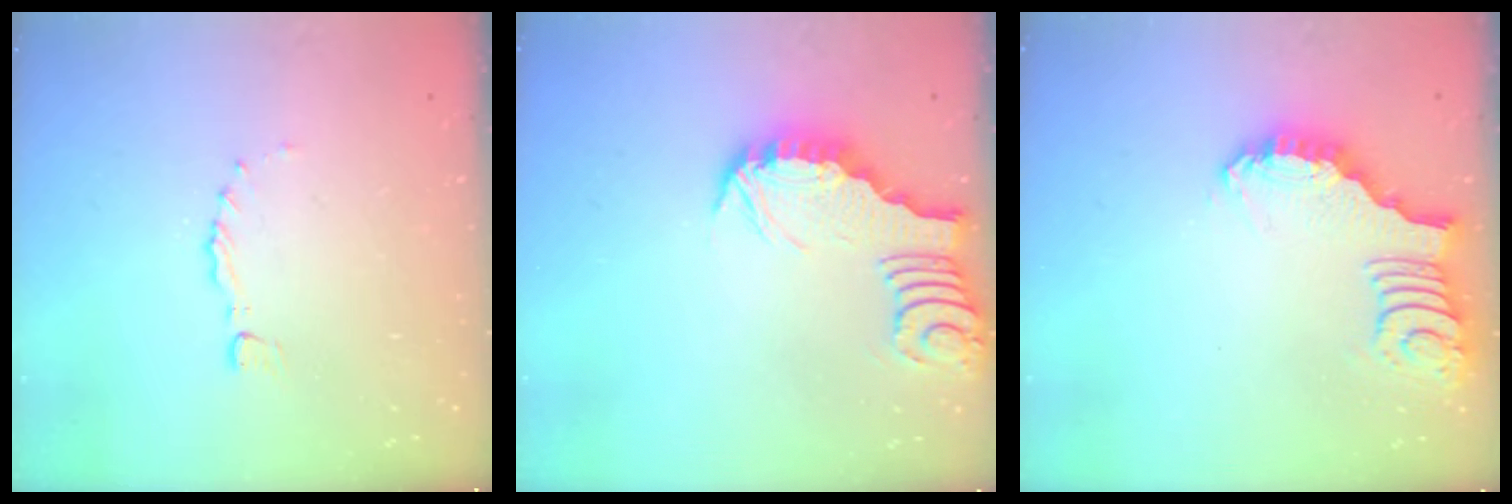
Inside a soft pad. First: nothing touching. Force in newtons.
{"total": 3.1, "press": 3.0, "slide": 0.4}
{"total": 2.6, "press": 2.5, "slide": 0.5}